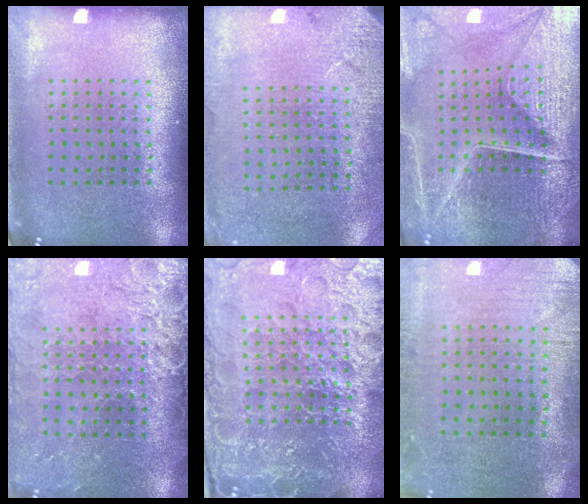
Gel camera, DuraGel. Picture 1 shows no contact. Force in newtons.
{"total": 2.6, "press": 2.5, "slide": 0.8}
{"total": 5.2, "press": 4.9, "slide": 1.6}
{"total": 3.8, "press": 3.4, "slide": 1.7}
{"total": 6.7, "press": 6.0, "slide": 3.1}
{"total": 0.5, "press": 0.3, "slide": 0.5}